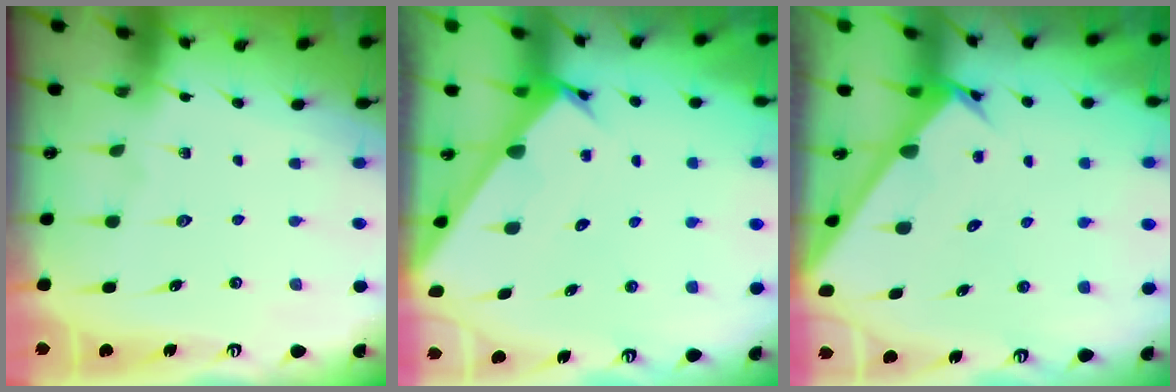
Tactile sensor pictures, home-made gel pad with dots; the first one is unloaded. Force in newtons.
{"total": 2.3, "press": 2.3, "slide": 0.0}
{"total": 2.4, "press": 2.4, "slide": 0.2}